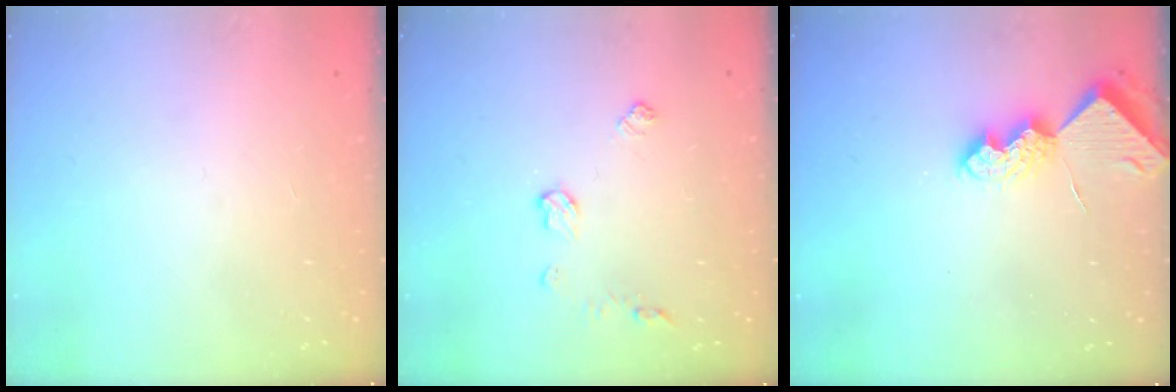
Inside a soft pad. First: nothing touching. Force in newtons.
{"total": 7.2, "press": 7.2, "slide": 0.7}
{"total": 7.4, "press": 7.3, "slide": 0.8}